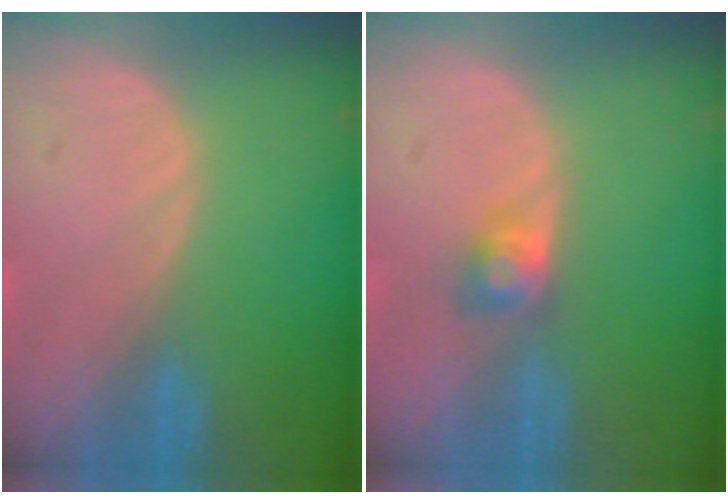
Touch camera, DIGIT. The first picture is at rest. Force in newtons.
{"total": 2.6, "press": 2.5, "slide": 0.7}